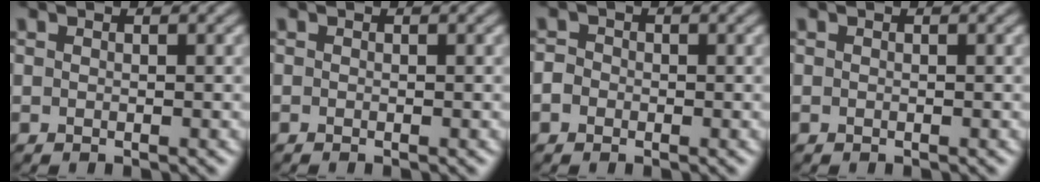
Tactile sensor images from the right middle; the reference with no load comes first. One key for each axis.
{"total": 0.0}
{"total": 1.3, "fx": -0.4, "fy": 1.2, "fz": 0.5, "tx": -0.002, "ty": 0.003, "tz": -0.012}
{"total": 0.0}